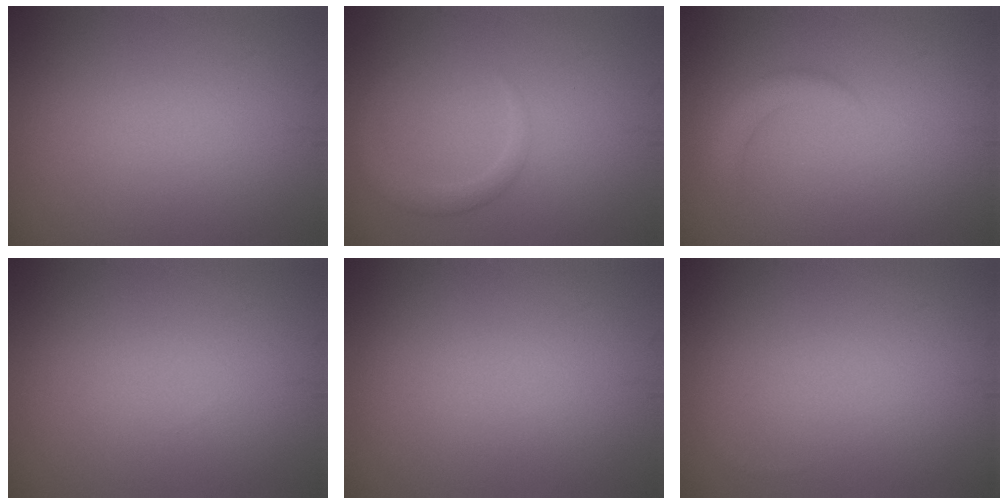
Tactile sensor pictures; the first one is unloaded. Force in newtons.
{"total": 1.8, "press": 1.8, "slide": 0.1}
{"total": 1.7, "press": 1.7, "slide": 0.3}
{"total": 0.0}
{"total": 0.0}
{"total": 0.0}